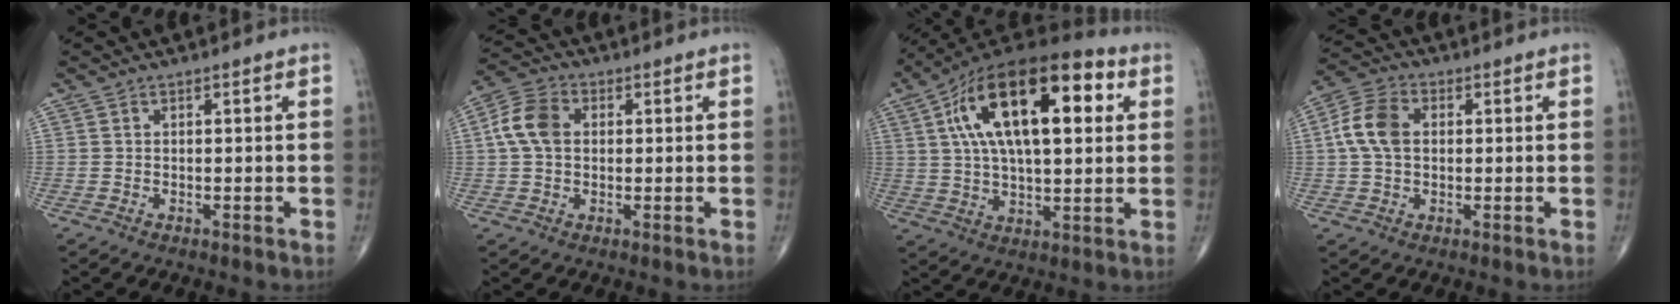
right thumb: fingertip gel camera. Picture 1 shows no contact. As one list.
[{"total": 7.5, "force": [1.0, 5.4, 5.1], "torque": [-0.101, 0.018, 0.012]}, {"total": 23.9, "force": [7.2, 10.7, 20.1], "torque": [-0.338, 0.015, 0.112]}, {"total": 8.1, "force": [0.9, 5.5, 5.8], "torque": [-0.119, 0.018, 0.011]}]